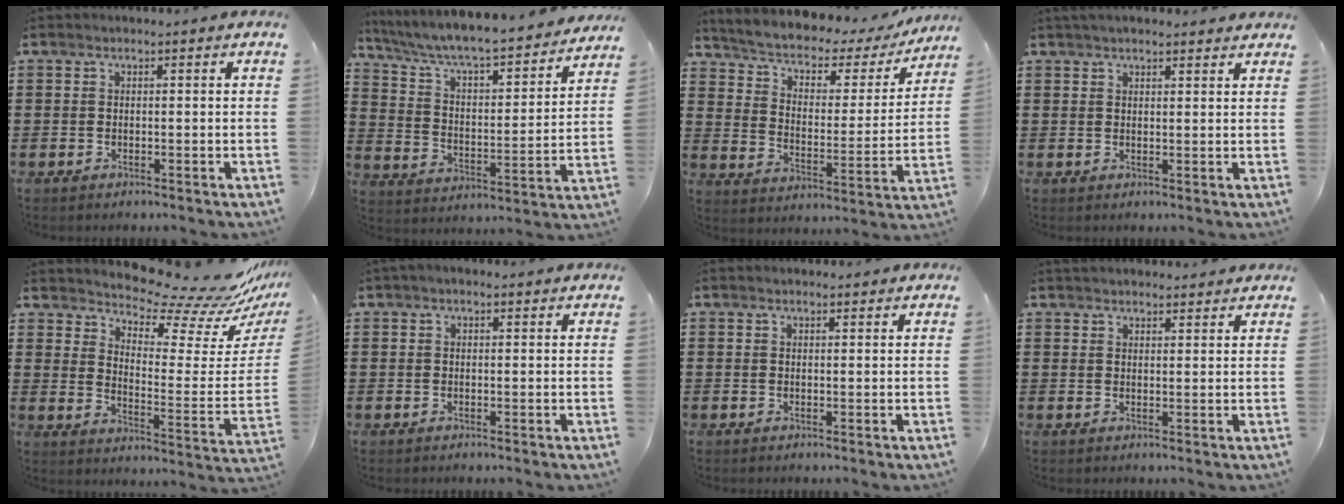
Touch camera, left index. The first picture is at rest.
{"total": 5.7, "force": [5.2, 0.3, 2.4], "torque": [-0.072, -0.047, 0.081]}
{"total": 3.5, "force": [2.5, 1.8, 1.7], "torque": [-0.050, -0.024, 0.033]}
{"total": 2.0, "force": [1.9, 0.3, 0.6], "torque": [-0.015, 0.004, 0.036]}
{"total": 10.1, "force": [9.2, 1.5, 3.8], "torque": [-0.078, -0.081, 0.155]}
{"total": 0.6, "force": [0.1, 0.3, 0.5], "torque": [-0.009, 0.005, 0.001]}
{"total": 0.7, "force": [0.6, 0.4, 0.1], "torque": [-0.004, 0.003, 0.012]}
{"total": 2.0, "force": [1.9, 0.3, 0.1], "torque": [-0.006, 0.001, 0.038]}